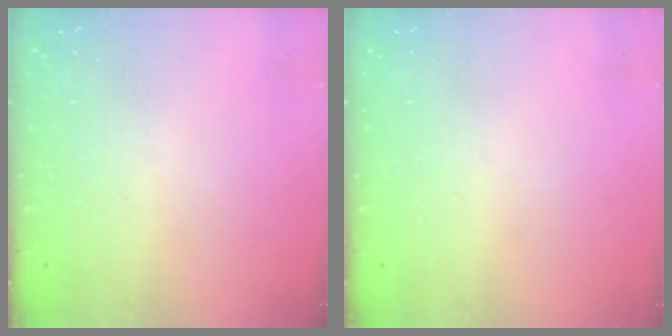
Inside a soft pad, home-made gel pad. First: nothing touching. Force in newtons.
{"total": 0.0}